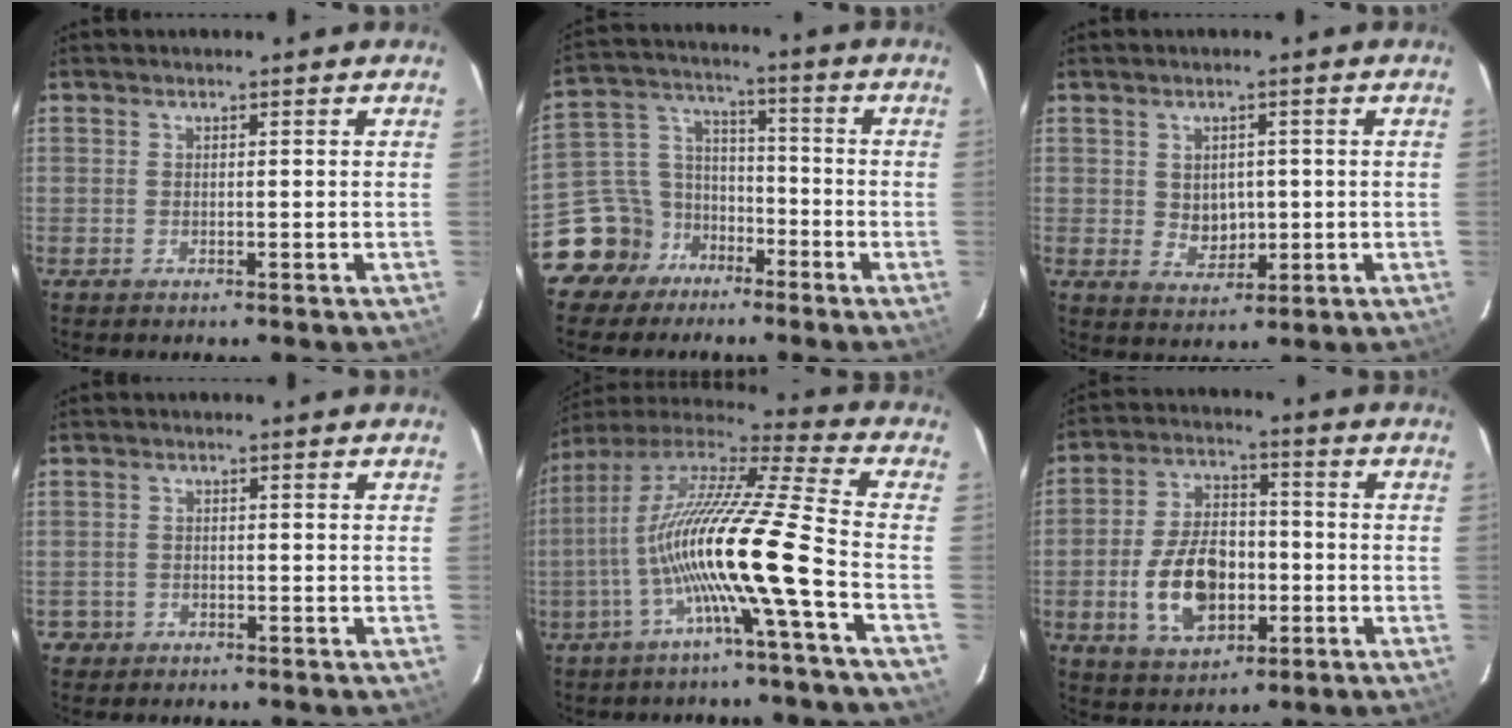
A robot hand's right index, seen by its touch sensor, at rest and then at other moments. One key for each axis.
{"total": 11.4, "fx": -7.7, "fy": 8.3, "fz": 1.6, "tx": -0.057, "ty": 0.057, "tz": -0.132}
{"total": 4.6, "fx": 0.3, "fy": 3.9, "fz": 2.5, "tx": -0.041, "ty": 0.002, "tz": 0.014}
{"total": 2.3, "fx": -1.2, "fy": 1.9, "fz": 0.3, "tx": -0.016, "ty": 0.005, "tz": -0.019}
{"total": 16.3, "fx": -4.6, "fy": -1.4, "fz": 15.6, "tx": -0.264, "ty": -0.015, "tz": -0.091}
{"total": 13.5, "fx": -3.5, "fy": 8.3, "fz": 10.1, "tx": -0.206, "ty": 0.011, "tz": -0.050}